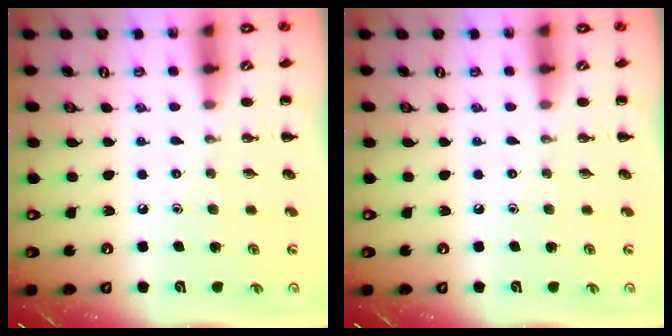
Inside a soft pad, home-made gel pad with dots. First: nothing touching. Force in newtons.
{"total": 0.0}